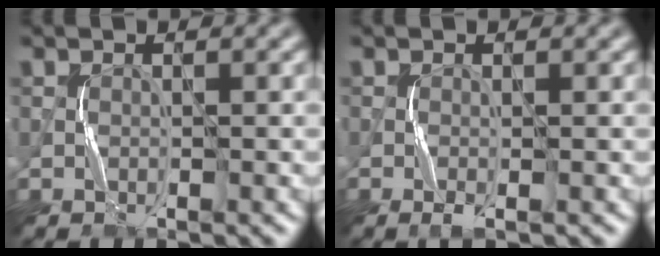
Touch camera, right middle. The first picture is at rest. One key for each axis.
{"total": 0.9, "fx": -0.4, "fy": 0.0, "fz": 0.7, "tx": -0.019, "ty": -0.001, "tz": -0.008}